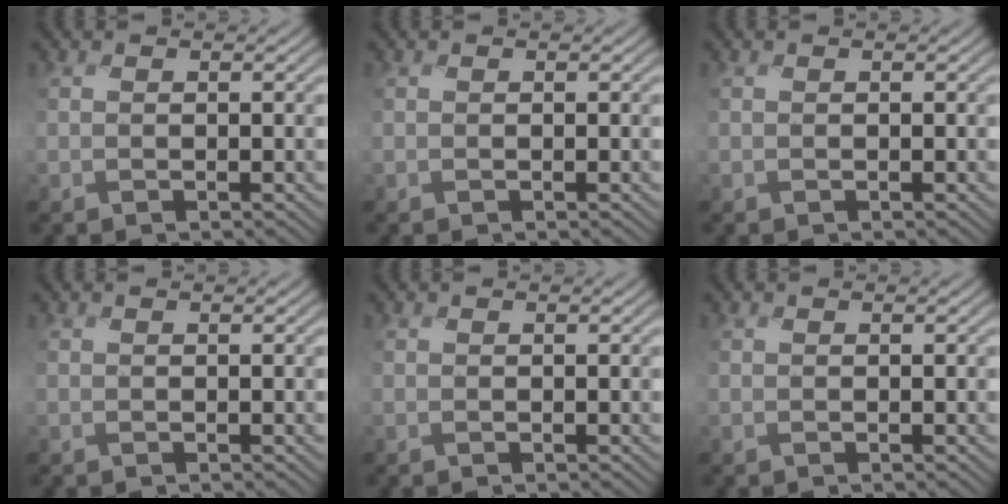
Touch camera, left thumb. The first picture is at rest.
{"total": 0.0}
{"total": 0.0}
{"total": 0.0}
{"total": 0.0}
{"total": 0.0}